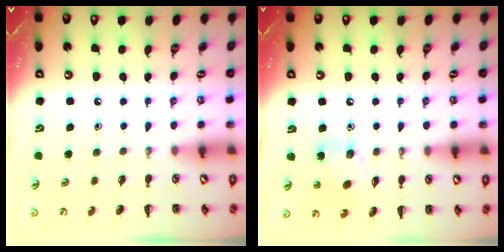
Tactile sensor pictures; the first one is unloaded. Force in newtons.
{"total": 10.1, "press": 9.8, "slide": 2.4}